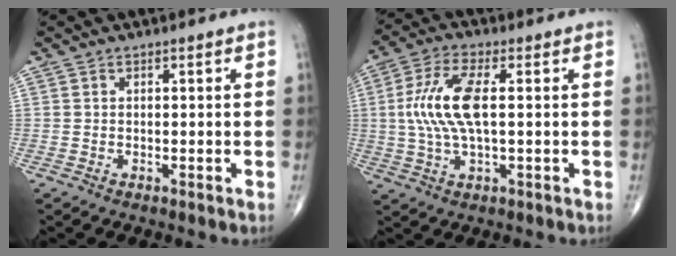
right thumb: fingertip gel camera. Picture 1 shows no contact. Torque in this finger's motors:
{"motor_torque": [0.53, 0.46, 1.35, -0.15, 0.16]}